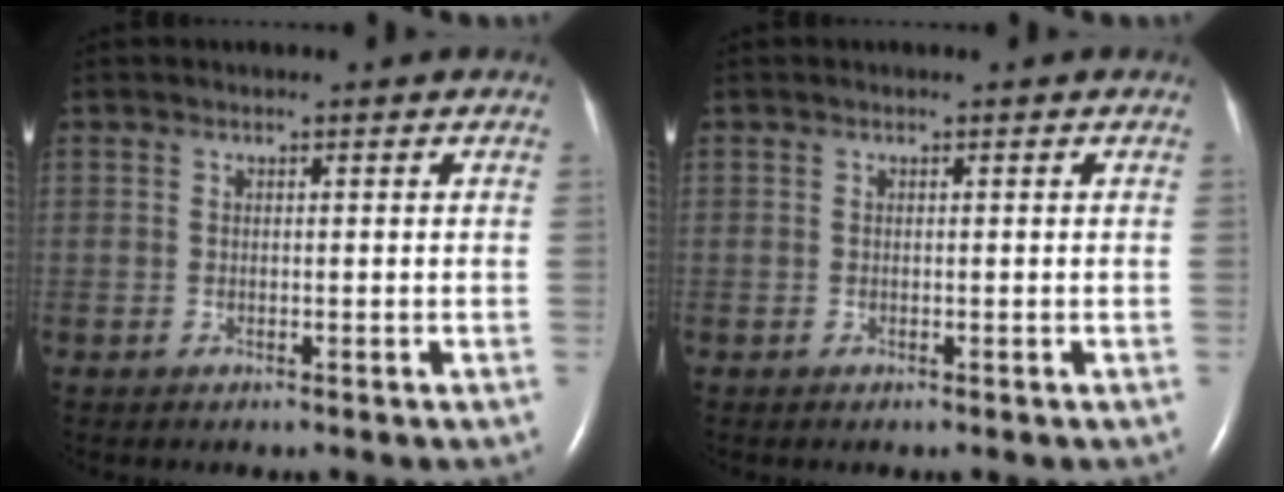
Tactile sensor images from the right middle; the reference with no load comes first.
{"total": 0.0}